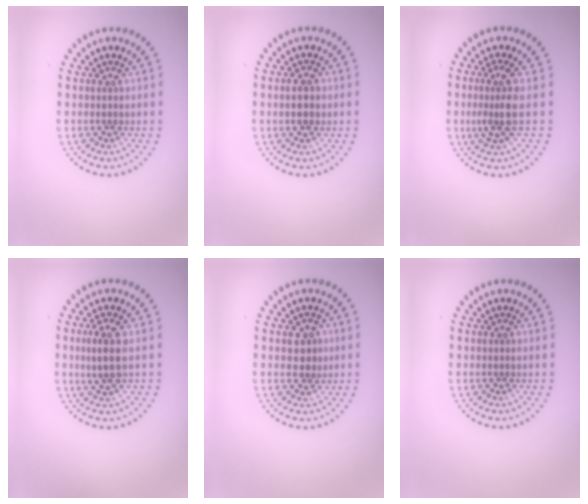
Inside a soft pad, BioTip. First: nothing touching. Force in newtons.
{"total": 2.2, "press": 2.2, "slide": 0.2}
{"total": 2.7, "press": 2.2, "slide": 1.7}
{"total": 2.7, "press": 2.5, "slide": 1.0}
{"total": 2.1, "press": 2.0, "slide": 0.4}
{"total": 0.0}